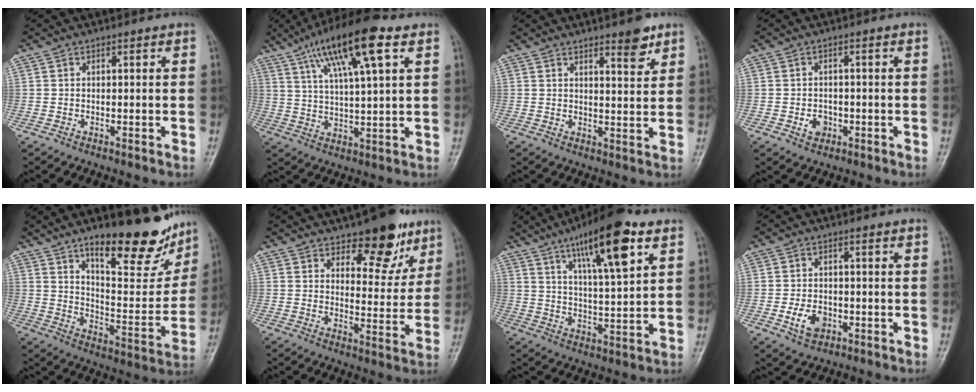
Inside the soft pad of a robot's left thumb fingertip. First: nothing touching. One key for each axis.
{"total": 16.1, "fx": 7.9, "fy": 3.6, "fz": 13.6, "tx": -0.233, "ty": -0.006, "tz": 0.137}
{"total": 5.2, "fx": 3.5, "fy": 1.5, "fz": 3.5, "tx": -0.036, "ty": -0.024, "tz": 0.049}
{"total": 3.1, "fx": -1.1, "fy": 2.5, "fz": 1.4, "tx": -0.010, "ty": 0.005, "tz": -0.015}
{"total": 20.8, "fx": 14.1, "fy": 7.2, "fz": 13.4, "tx": -0.137, "ty": -0.085, "tz": 0.214}
{"total": 11.3, "fx": 7.7, "fy": 5.5, "fz": 6.3, "tx": -0.038, "ty": -0.047, "tz": 0.110}
{"total": 16.5, "fx": 8.5, "fy": 3.9, "fz": 13.6, "tx": -0.205, "ty": -0.026, "tz": 0.139}
{"total": 5.2, "fx": -1.8, "fy": 3.7, "fz": 3.3, "tx": -0.049, "ty": 0.004, "tz": -0.028}